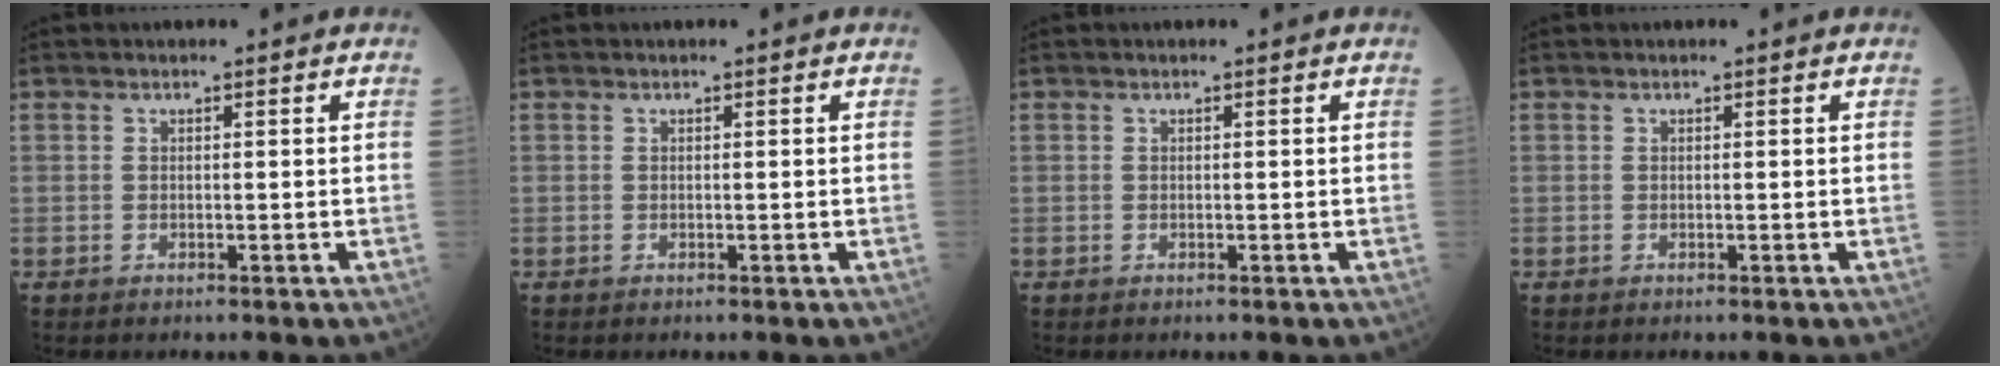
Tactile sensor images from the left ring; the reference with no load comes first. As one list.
[{"total": 0.0}, {"total": 0.0}, {"total": 0.0}]